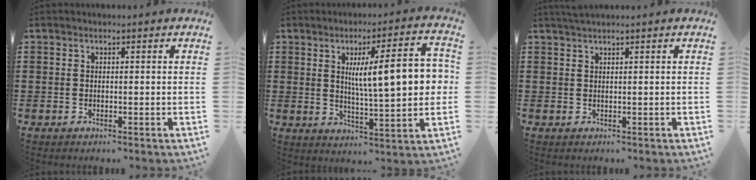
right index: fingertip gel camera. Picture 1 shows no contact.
{"total": 12.2, "force": [2.2, 2.8, 11.6], "torque": [-0.180, 0.001, 0.030]}
{"total": 1.0, "force": [1.0, 0.0, 0.3], "torque": [-0.007, 0.000, 0.019]}